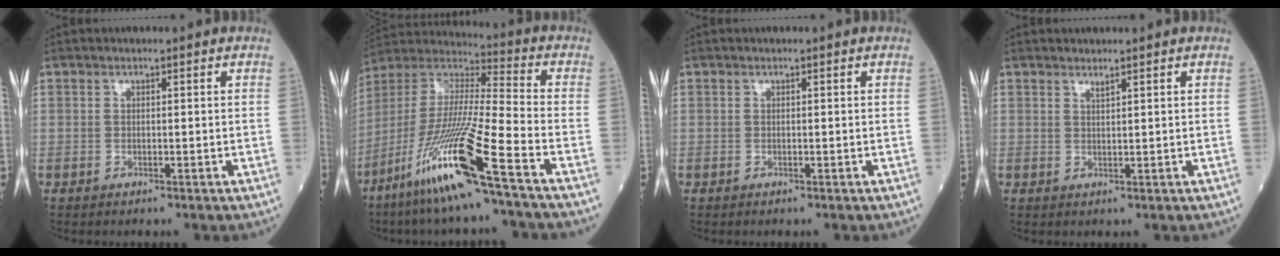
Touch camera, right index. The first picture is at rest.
{"total": 18.5, "force": [-10.3, -1.0, 15.3], "torque": [-0.342, -0.046, -0.204]}
{"total": 0.0}
{"total": 0.8, "force": [0.7, -0.1, 0.3], "torque": [-0.008, -0.006, 0.014]}